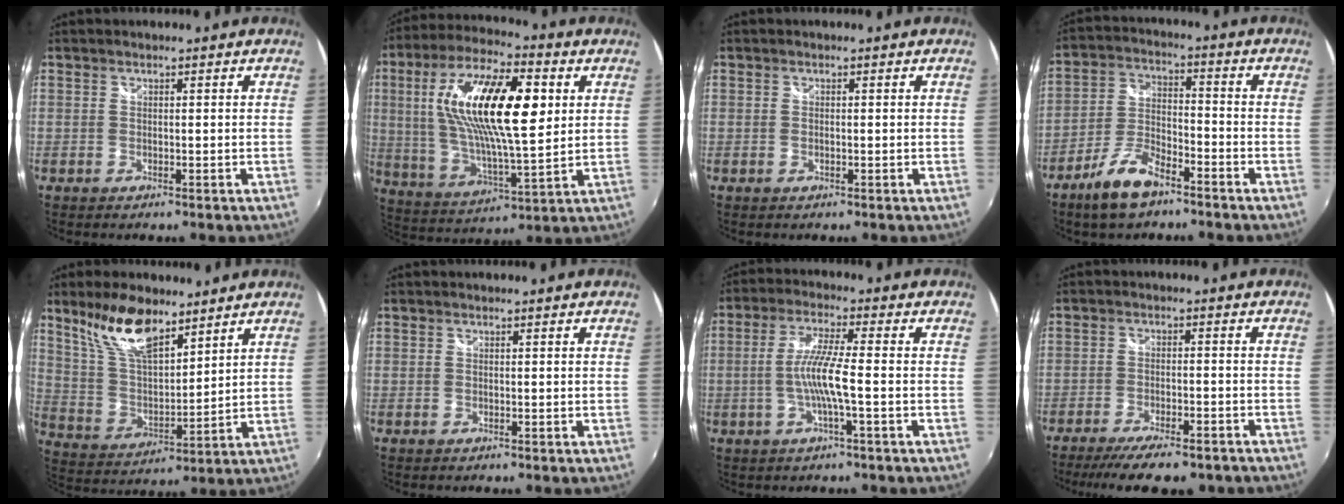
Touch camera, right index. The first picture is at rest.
{"total": 21.8, "force": [5.1, 7.2, 20.0], "torque": [-0.375, 0.014, 0.093]}
{"total": 0.6, "force": [0.0, 0.3, 0.5], "torque": [-0.011, -0.001, -0.003]}
{"total": 9.3, "force": [-6.6, 3.5, 5.6], "torque": [-0.125, 0.000, -0.123]}
{"total": 13.5, "force": [9.5, 4.9, 8.2], "torque": [-0.158, 0.014, 0.191]}
{"total": 0.0}
{"total": 7.3, "force": [-1.7, -0.1, 7.1], "torque": [-0.145, -0.001, -0.032]}
{"total": 14.0, "force": [-11.4, 3.5, 7.3], "torque": [-0.152, -0.034, -0.166]}